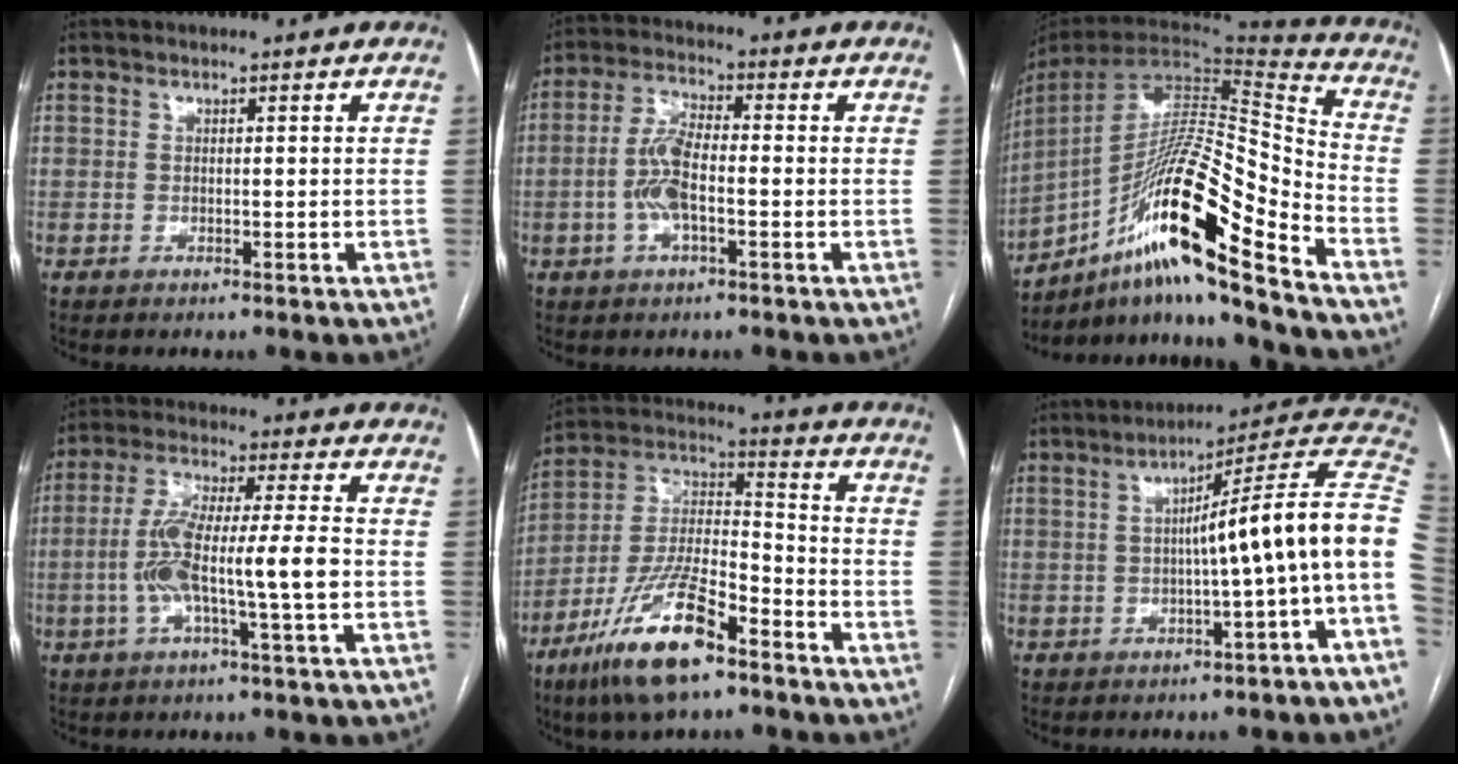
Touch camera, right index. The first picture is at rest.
{"total": 6.8, "force": [-1.5, 2.0, 6.3], "torque": [-0.141, 0.008, -0.032]}
{"total": 22.6, "force": [-13.8, 0.8, 17.9], "torque": [-0.319, 0.007, -0.249]}
{"total": 10.6, "force": [-2.1, 0.3, 10.4], "torque": [-0.208, 0.013, -0.044]}
{"total": 16.6, "force": [-10.3, 4.5, 12.3], "torque": [-0.254, -0.007, -0.188]}
{"total": 13.2, "force": [-1.2, -1.5, 13.0], "torque": [-0.164, 0.034, -0.027]}